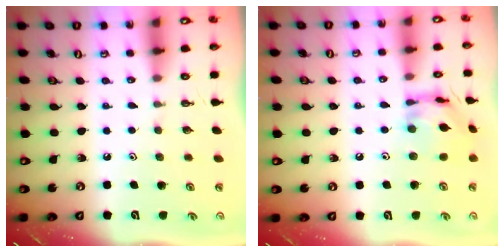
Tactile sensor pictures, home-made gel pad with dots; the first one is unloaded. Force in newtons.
{"total": 11.9, "press": 11.8, "slide": 1.2}